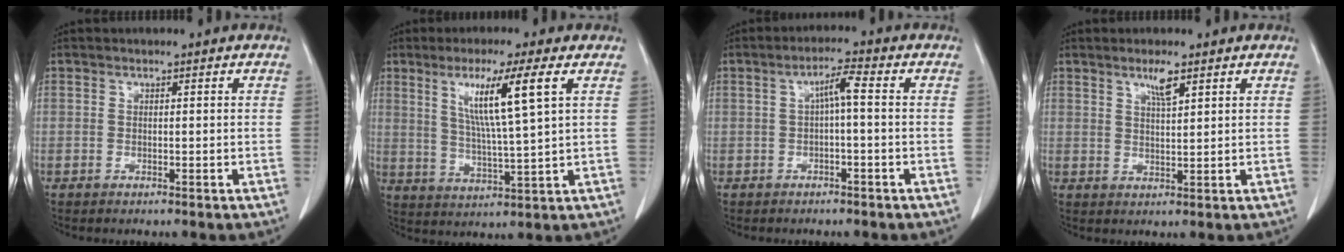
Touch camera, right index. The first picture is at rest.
{"total": 10.1, "force": [3.9, -0.9, 9.3], "torque": [-0.166, -0.007, 0.074]}
{"total": 3.4, "force": [0.3, 0.3, 3.4], "torque": [-0.059, 0.014, 0.005]}
{"total": 3.3, "force": [2.2, 0.3, 2.5], "torque": [-0.046, -0.003, 0.040]}